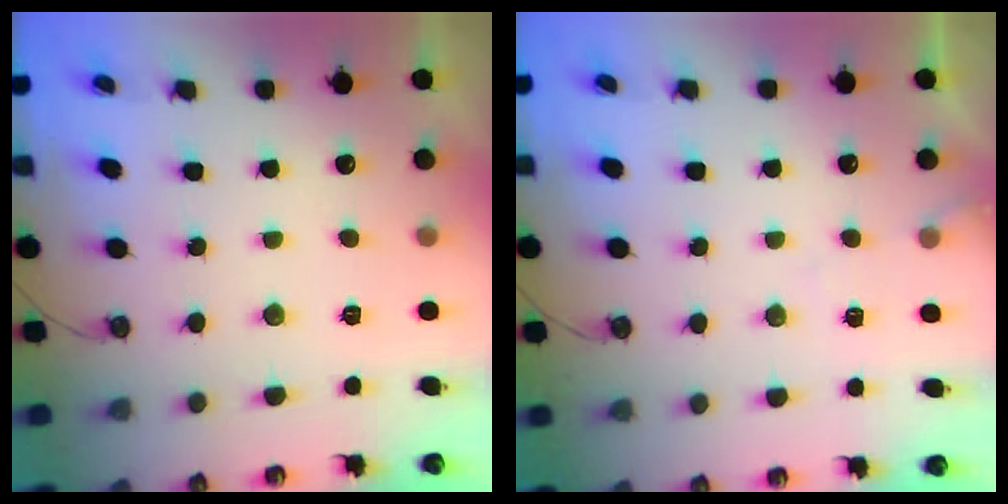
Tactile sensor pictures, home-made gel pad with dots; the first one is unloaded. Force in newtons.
{"total": 4.1, "press": 4.1, "slide": 0.6}